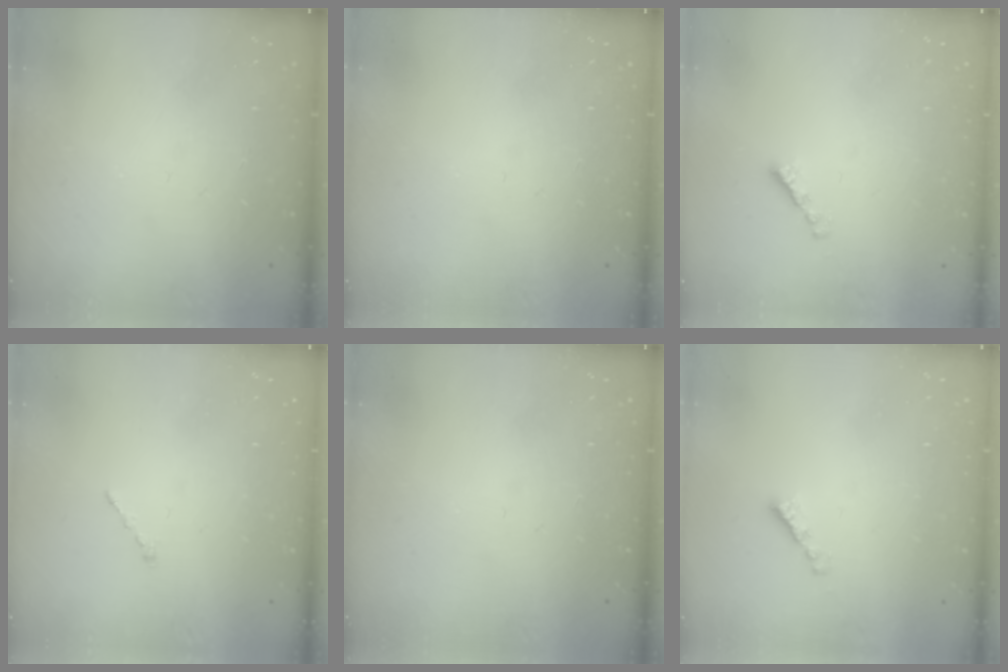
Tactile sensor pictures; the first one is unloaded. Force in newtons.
{"total": 0.0}
{"total": 2.2, "press": 2.1, "slide": 0.7}
{"total": 1.0, "press": 0.9, "slide": 0.3}
{"total": 0.0}
{"total": 2.1, "press": 2.0, "slide": 0.7}